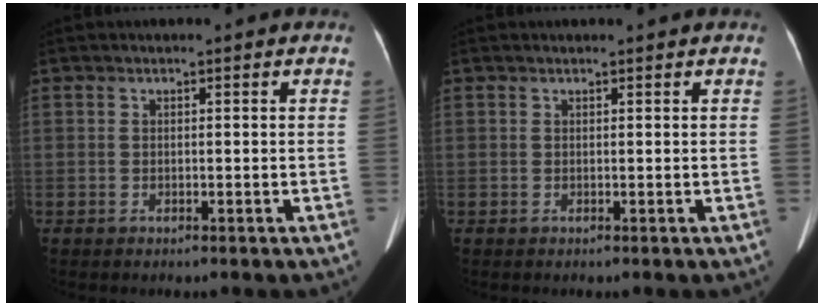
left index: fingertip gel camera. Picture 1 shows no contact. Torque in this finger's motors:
{"motor_torque": [-0.13, -0.01, 0.07, 0.03]}